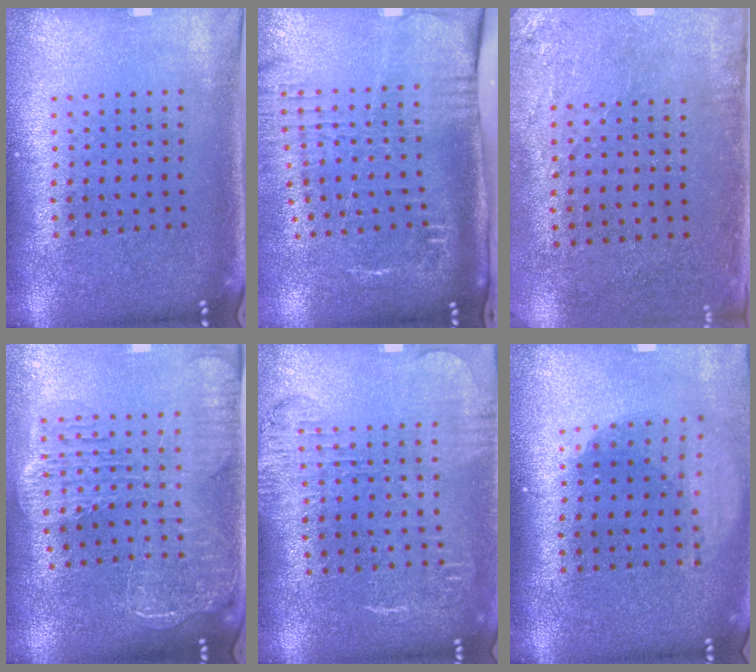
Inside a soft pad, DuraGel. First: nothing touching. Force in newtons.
{"total": 2.7, "press": 2.1, "slide": 1.7}
{"total": 2.8, "press": 2.3, "slide": 1.6}
{"total": 2.7, "press": 2.3, "slide": 1.4}
{"total": 1.7, "press": 1.5, "slide": 0.8}
{"total": 1.8, "press": 1.4, "slide": 1.2}